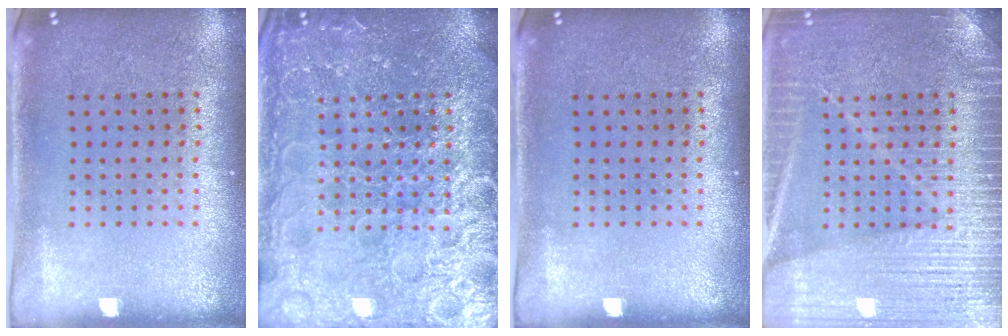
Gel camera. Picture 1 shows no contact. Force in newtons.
{"total": 6.7, "press": 6.7, "slide": 0.8}
{"total": 0.0}
{"total": 6.1, "press": 6.1, "slide": 0.9}